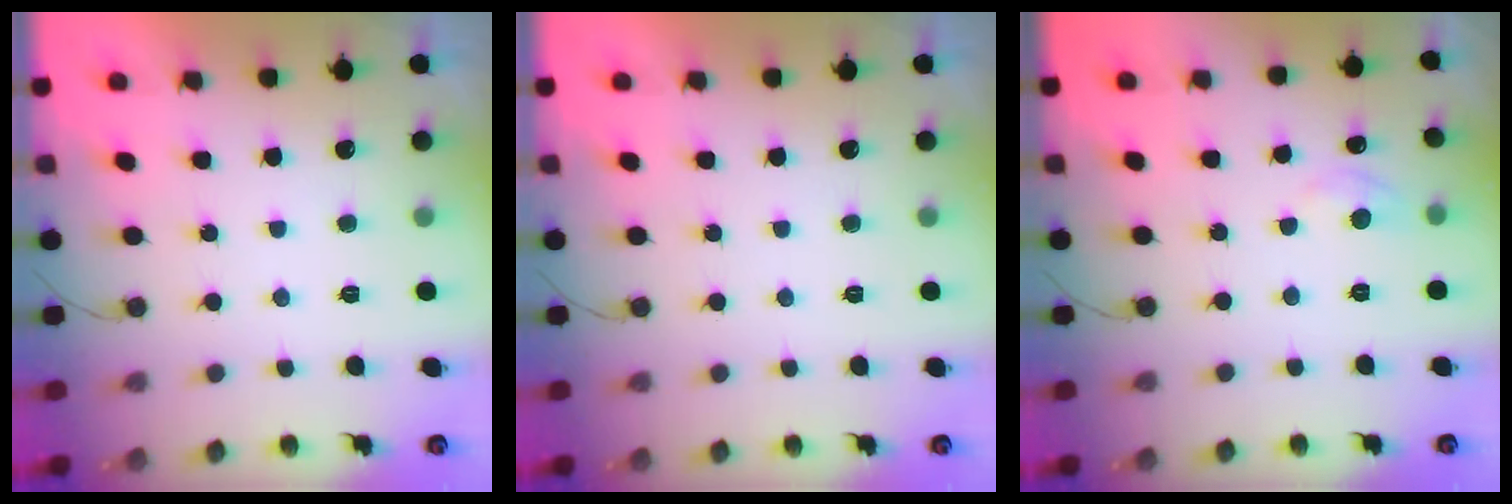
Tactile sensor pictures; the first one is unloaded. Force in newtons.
{"total": 0.0}
{"total": 4.6, "press": 4.6, "slide": 0.5}